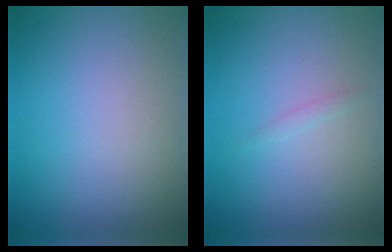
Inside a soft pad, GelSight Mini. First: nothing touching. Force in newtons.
{"total": 0.5, "press": 0.5, "slide": 0.1}